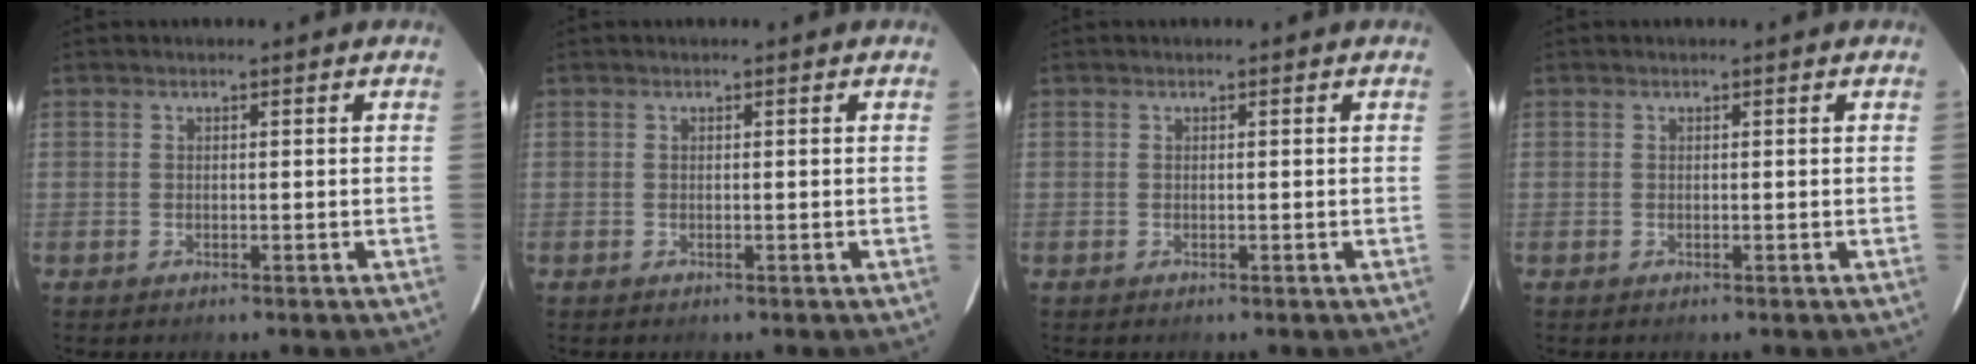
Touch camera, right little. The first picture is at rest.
{"total": 0.0}
{"total": 0.0}
{"total": 0.0}